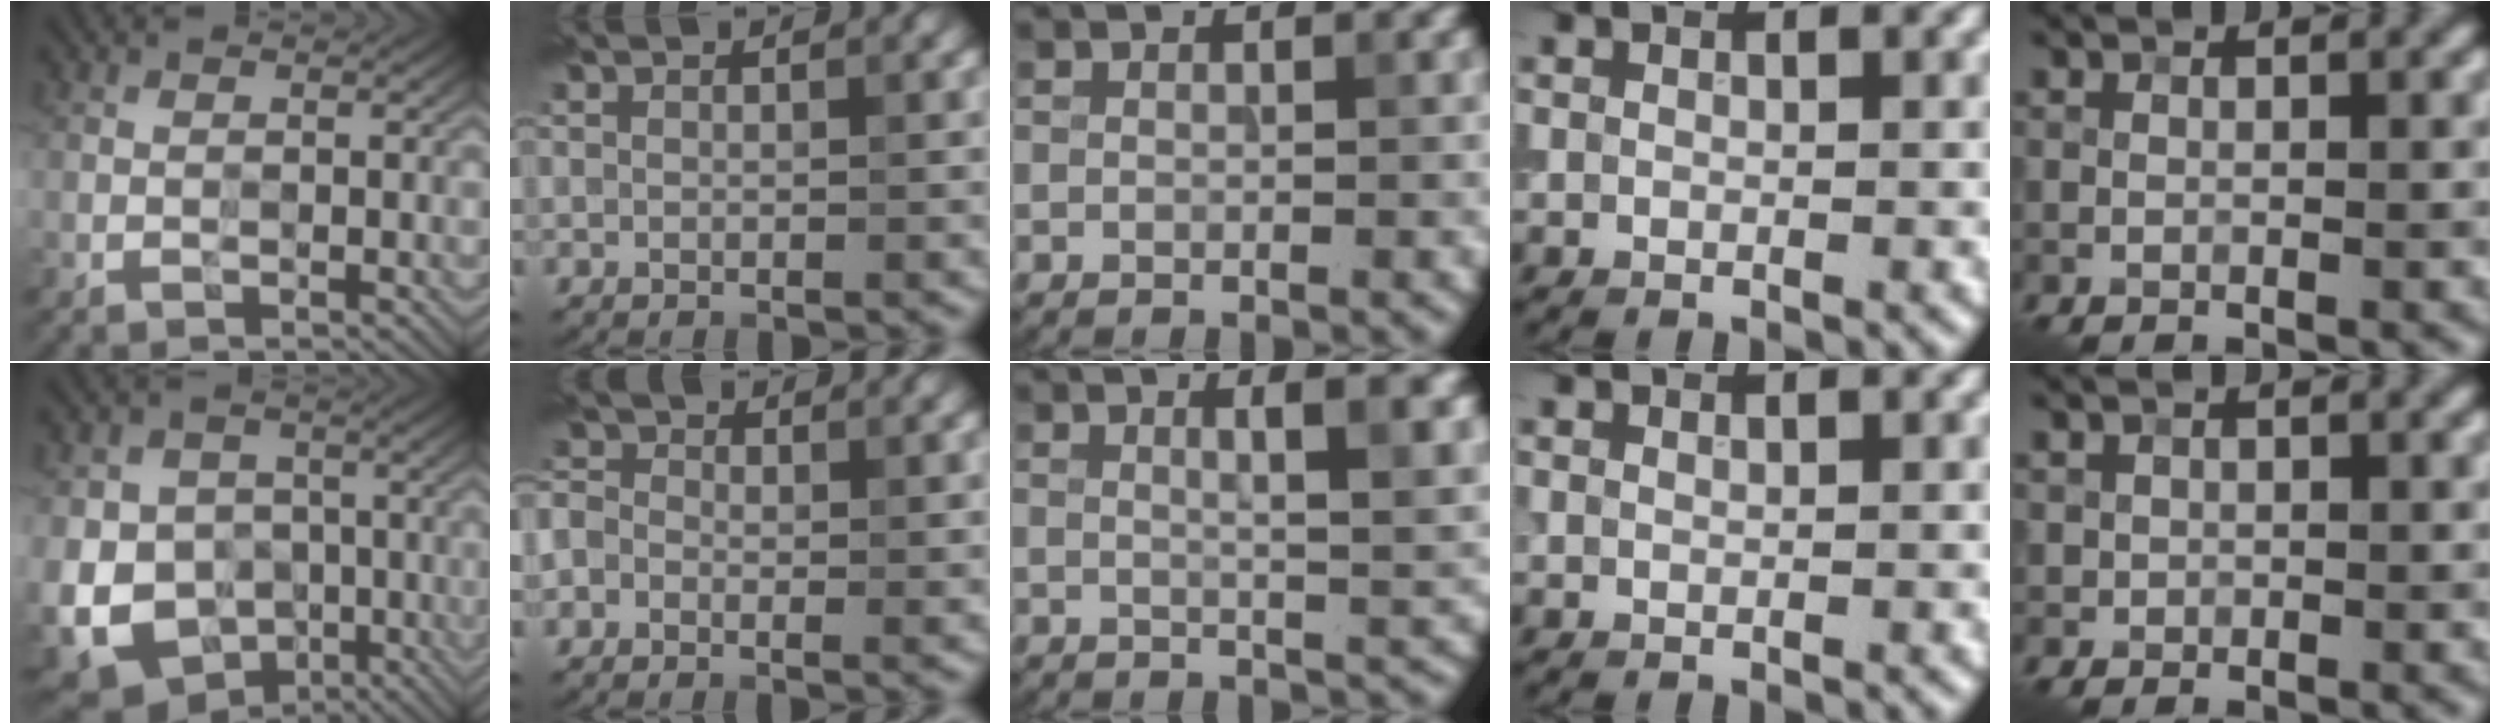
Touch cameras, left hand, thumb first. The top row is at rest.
{"thumb": {"total": 14.8, "force": [-4.3, 12.3, 7.0], "torque": [-0.181, -0.038, -0.090]}, "index": {"total": 3.5, "force": [-0.1, 2.7, 2.2], "torque": [-0.032, 0.017, -0.019]}, "middle": {"total": 6.2, "force": [1.9, 1.9, 5.6], "torque": [-0.050, 0.014, 0.018]}, "little": {"total": 0.8, "force": [0.2, 0.7, 0.1], "torque": [0.002, -0.003, 0.003]}}